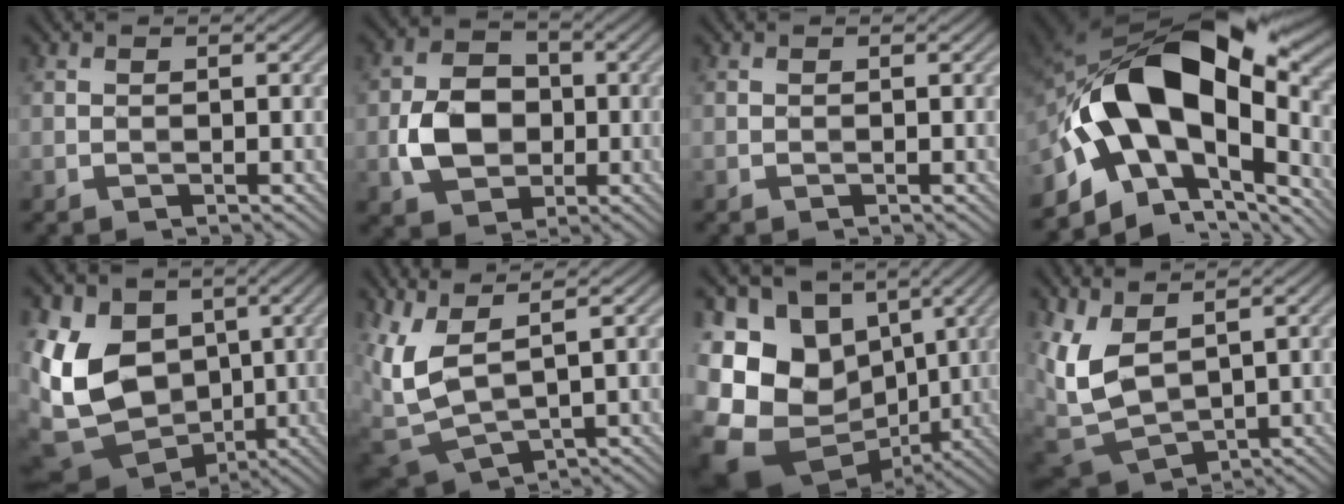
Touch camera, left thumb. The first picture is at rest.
{"total": 7.2, "force": [-1.2, 5.6, 4.3], "torque": [-0.087, -0.002, -0.028]}
{"total": 0.0}
{"total": 18.0, "force": [-2.4, 10.6, 14.3], "torque": [-0.247, 0.013, -0.048]}
{"total": 14.0, "force": [-0.5, 10.9, 8.8], "torque": [-0.225, -0.014, 0.012]}
{"total": 8.3, "force": [3.3, 3.3, 6.9], "torque": [-0.189, -0.008, 0.075]}
{"total": 19.3, "force": [-2.5, 15.2, 11.6], "torque": [-0.251, -0.024, -0.028]}
{"total": 8.7, "force": [2.7, 5.0, 6.7], "torque": [-0.190, -0.012, 0.055]}